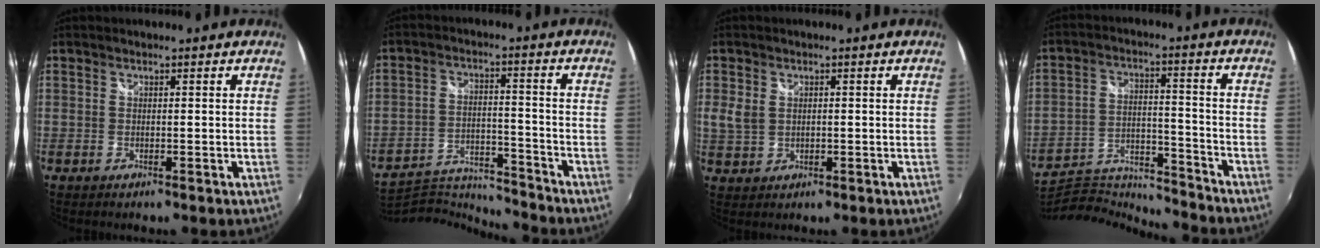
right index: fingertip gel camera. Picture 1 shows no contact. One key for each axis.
{"total": 15.1, "fx": -14.8, "fy": 0.9, "fz": 2.8, "tx": -0.071, "ty": -0.002, "tz": -0.251}
{"total": 3.8, "fx": 0.6, "fy": 3.0, "fz": 2.2, "tx": -0.050, "ty": 0.000, "tz": 0.016}
{"total": 17.7, "fx": -16.3, "fy": 3.9, "fz": 5.7, "tx": -0.122, "ty": -0.010, "tz": -0.261}